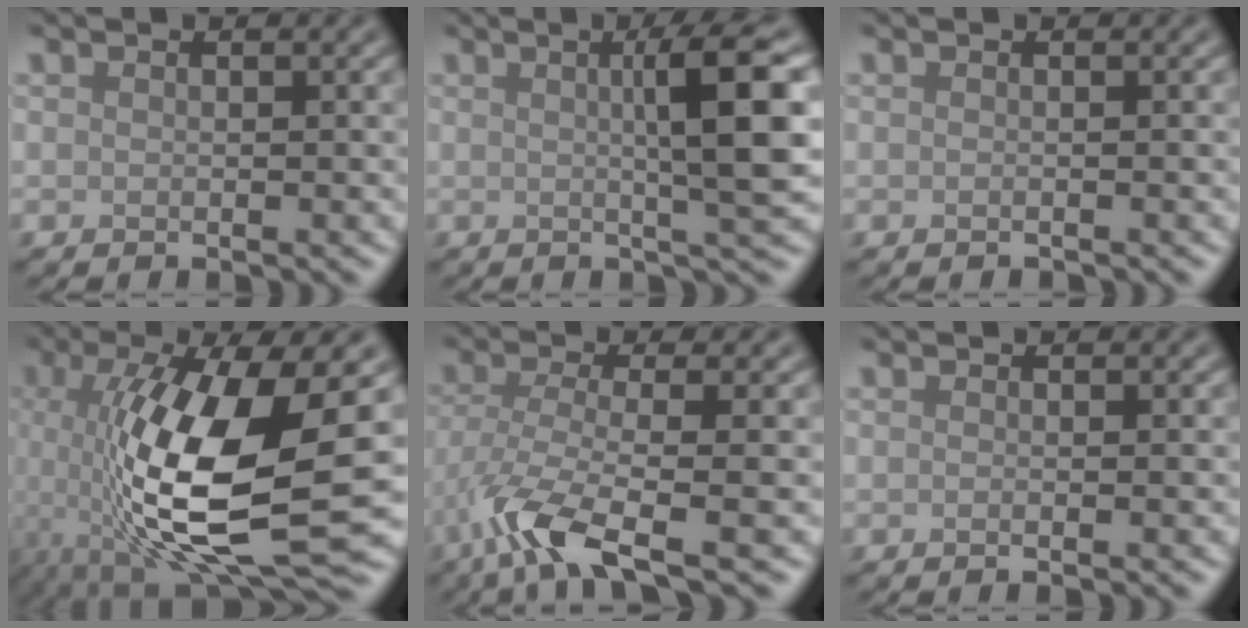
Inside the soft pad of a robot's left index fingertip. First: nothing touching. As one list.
[{"total": 6.7, "force": [0.9, 0.9, 6.5], "torque": [-0.089, 0.012, 0.014]}, {"total": 0.7, "force": [-0.6, 0.1, 0.2], "torque": [-0.001, -0.003, -0.014]}, {"total": 13.1, "force": [-1.7, 4.1, 12.3], "torque": [-0.233, -0.016, -0.033]}, {"total": 6.1, "force": [-3.3, 1.5, 4.9], "torque": [-0.102, -0.010, -0.074]}, {"total": 1.0, "force": [-0.1, 0.4, 0.9], "torque": [-0.009, -0.007, -0.008]}]